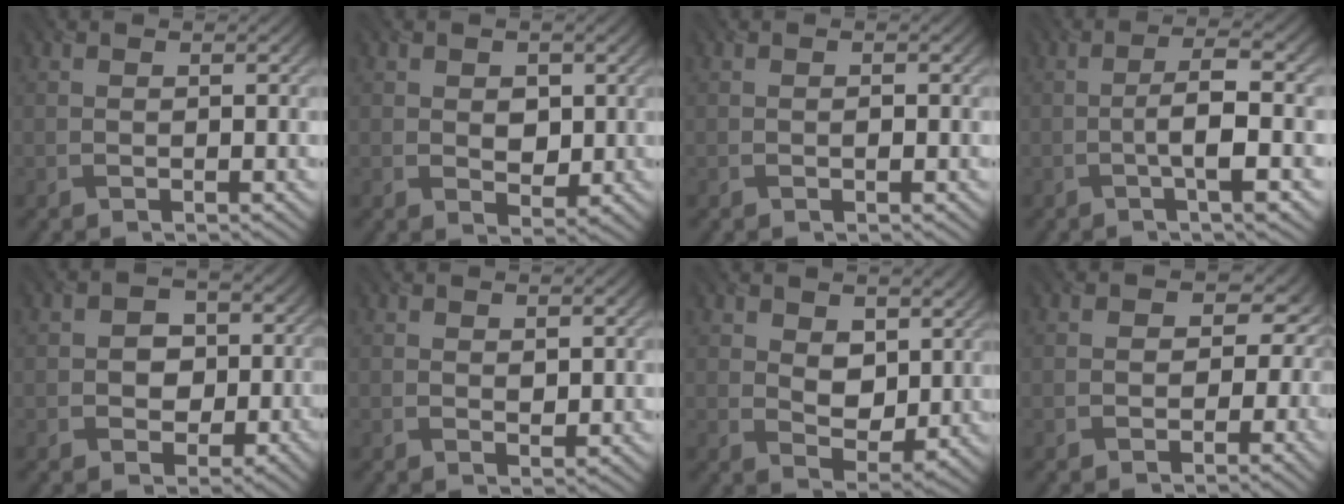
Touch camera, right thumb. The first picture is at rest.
{"total": 2.8, "force": [0.5, 2.2, 1.7], "torque": [-0.038, -0.005, 0.003]}
{"total": 0.5, "force": [-0.1, 0.2, 0.5], "torque": [-0.007, 0.000, -0.001]}
{"total": 5.8, "force": [-1.3, 0.9, 5.6], "torque": [-0.098, 0.013, -0.033]}
{"total": 5.3, "force": [-0.6, 4.6, 2.4], "torque": [-0.032, 0.000, -0.022]}
{"total": 1.1, "force": [0.5, 0.7, 0.7], "torque": [-0.013, -0.004, 0.013]}
{"total": 5.8, "force": [2.3, 3.9, 3.7], "torque": [-0.085, -0.008, 0.032]}
{"total": 6.2, "force": [-0.3, 5.3, 3.1], "torque": [-0.019, 0.003, -0.017]}